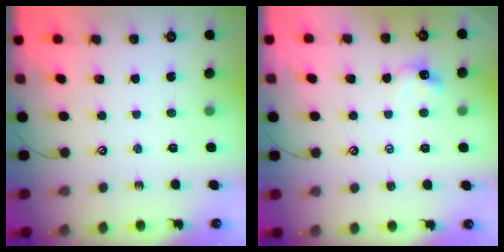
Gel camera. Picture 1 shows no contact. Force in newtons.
{"total": 1.7, "press": 1.7, "slide": 0.3}